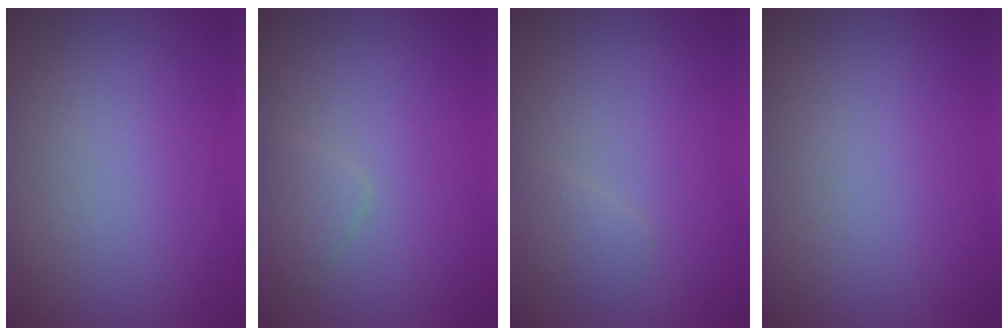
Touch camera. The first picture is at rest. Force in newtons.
{"total": 1.2, "press": 1.2, "slide": 0.0}
{"total": 1.2, "press": 1.2, "slide": 0.1}
{"total": 0.0}